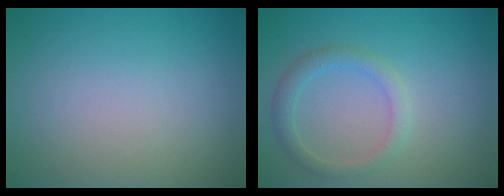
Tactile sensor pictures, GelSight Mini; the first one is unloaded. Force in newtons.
{"total": 2.1, "press": 2.1, "slide": 0.3}